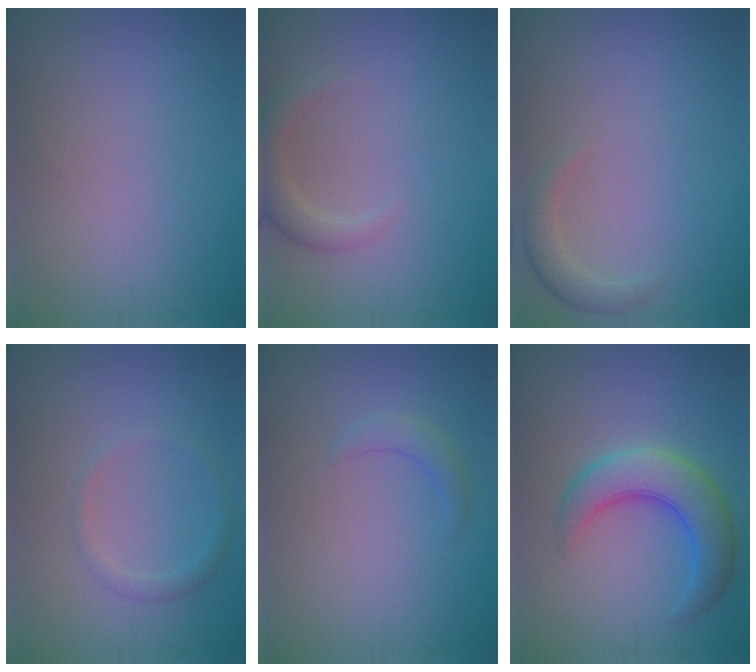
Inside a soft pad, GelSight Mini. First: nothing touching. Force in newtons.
{"total": 2.4, "press": 2.4, "slide": 0.3}
{"total": 1.9, "press": 1.9, "slide": 0.3}
{"total": 1.4, "press": 1.4, "slide": 0.0}
{"total": 1.6, "press": 1.6, "slide": 0.2}
{"total": 6.1, "press": 6.1, "slide": 0.2}